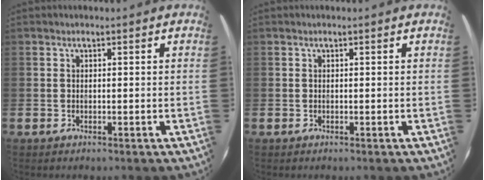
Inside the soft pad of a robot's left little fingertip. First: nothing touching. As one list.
[{"total": 0.0}]